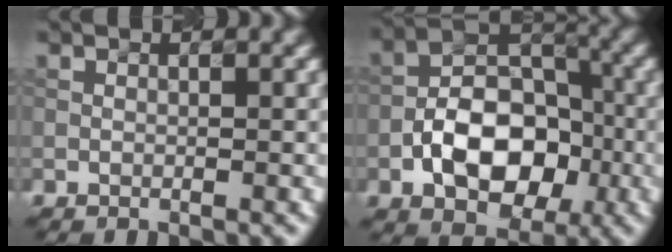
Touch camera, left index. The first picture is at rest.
{"total": 8.4, "force": [-2.7, 5.4, 5.8], "torque": [-0.091, 0.008, -0.048]}